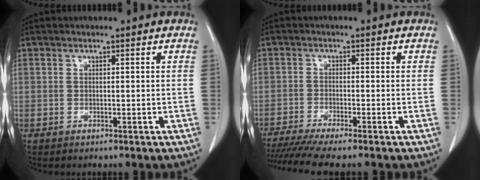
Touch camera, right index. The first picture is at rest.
{"total": 8.9, "force": [-7.6, -0.5, 4.6], "torque": [-0.064, -0.018, -0.123]}